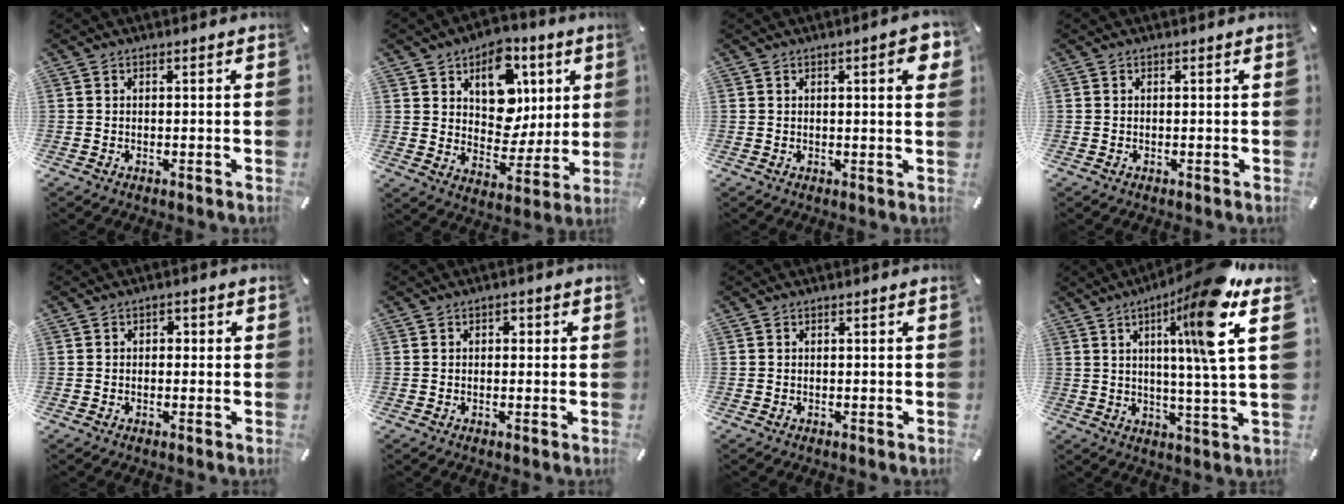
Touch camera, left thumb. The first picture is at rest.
{"total": 13.8, "force": [5.5, 10.8, 6.7], "torque": [-0.078, -0.036, 0.099]}
{"total": 5.4, "force": [1.7, 1.3, 5.0], "torque": [-0.071, -0.002, 0.023]}
{"total": 0.0}
{"total": 1.5, "force": [-0.3, 1.2, 0.9], "torque": [-0.018, 0.009, -0.009]}
{"total": 1.5, "force": [0.1, 1.1, 0.9], "torque": [-0.010, 0.005, -0.003]}
{"total": 0.0}
{"total": 17.2, "force": [6.8, 0.1, 15.7], "torque": [-0.251, -0.027, 0.083]}